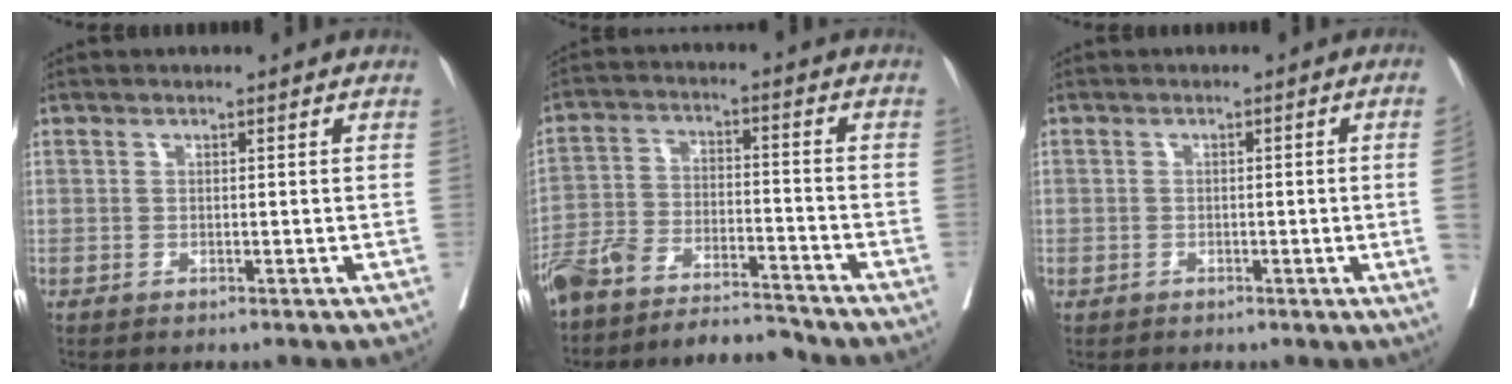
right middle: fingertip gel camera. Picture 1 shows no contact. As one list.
[{"total": 10.9, "force": [-10.4, 1.0, 2.9], "torque": [-0.049, 0.012, -0.182]}, {"total": 2.8, "force": [-0.3, -0.3, 2.8], "torque": [-0.039, 0.004, -0.001]}]